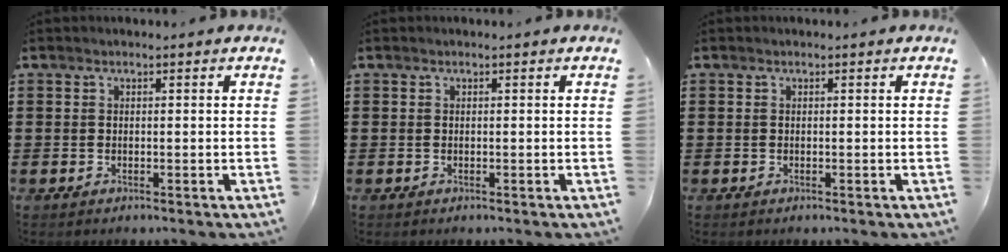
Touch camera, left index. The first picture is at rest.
{"total": 0.0}
{"total": 0.0}